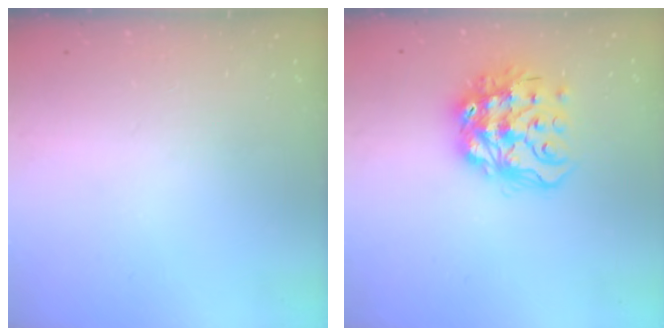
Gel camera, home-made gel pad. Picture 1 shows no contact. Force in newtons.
{"total": 16.2, "press": 16.1, "slide": 0.8}